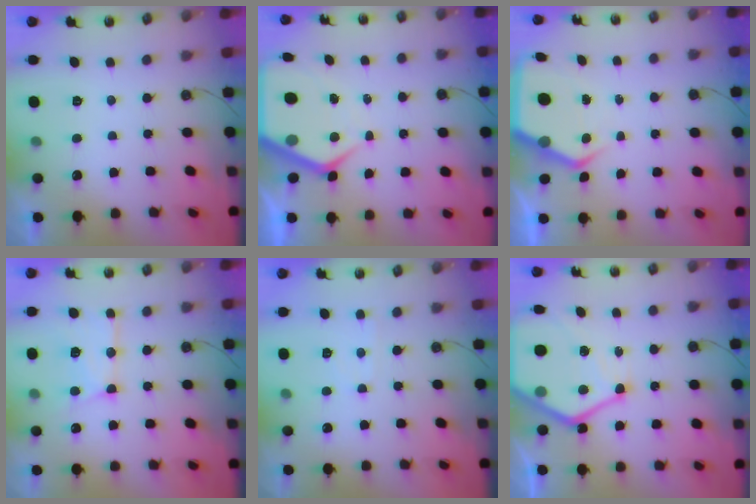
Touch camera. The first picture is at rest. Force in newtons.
{"total": 8.4, "press": 8.3, "slide": 0.8}
{"total": 6.6, "press": 6.6, "slide": 0.6}
{"total": 13.5, "press": 13.5, "slide": 1.3}
{"total": 3.3, "press": 3.2, "slide": 0.5}
{"total": 17.1, "press": 17.0, "slide": 1.6}